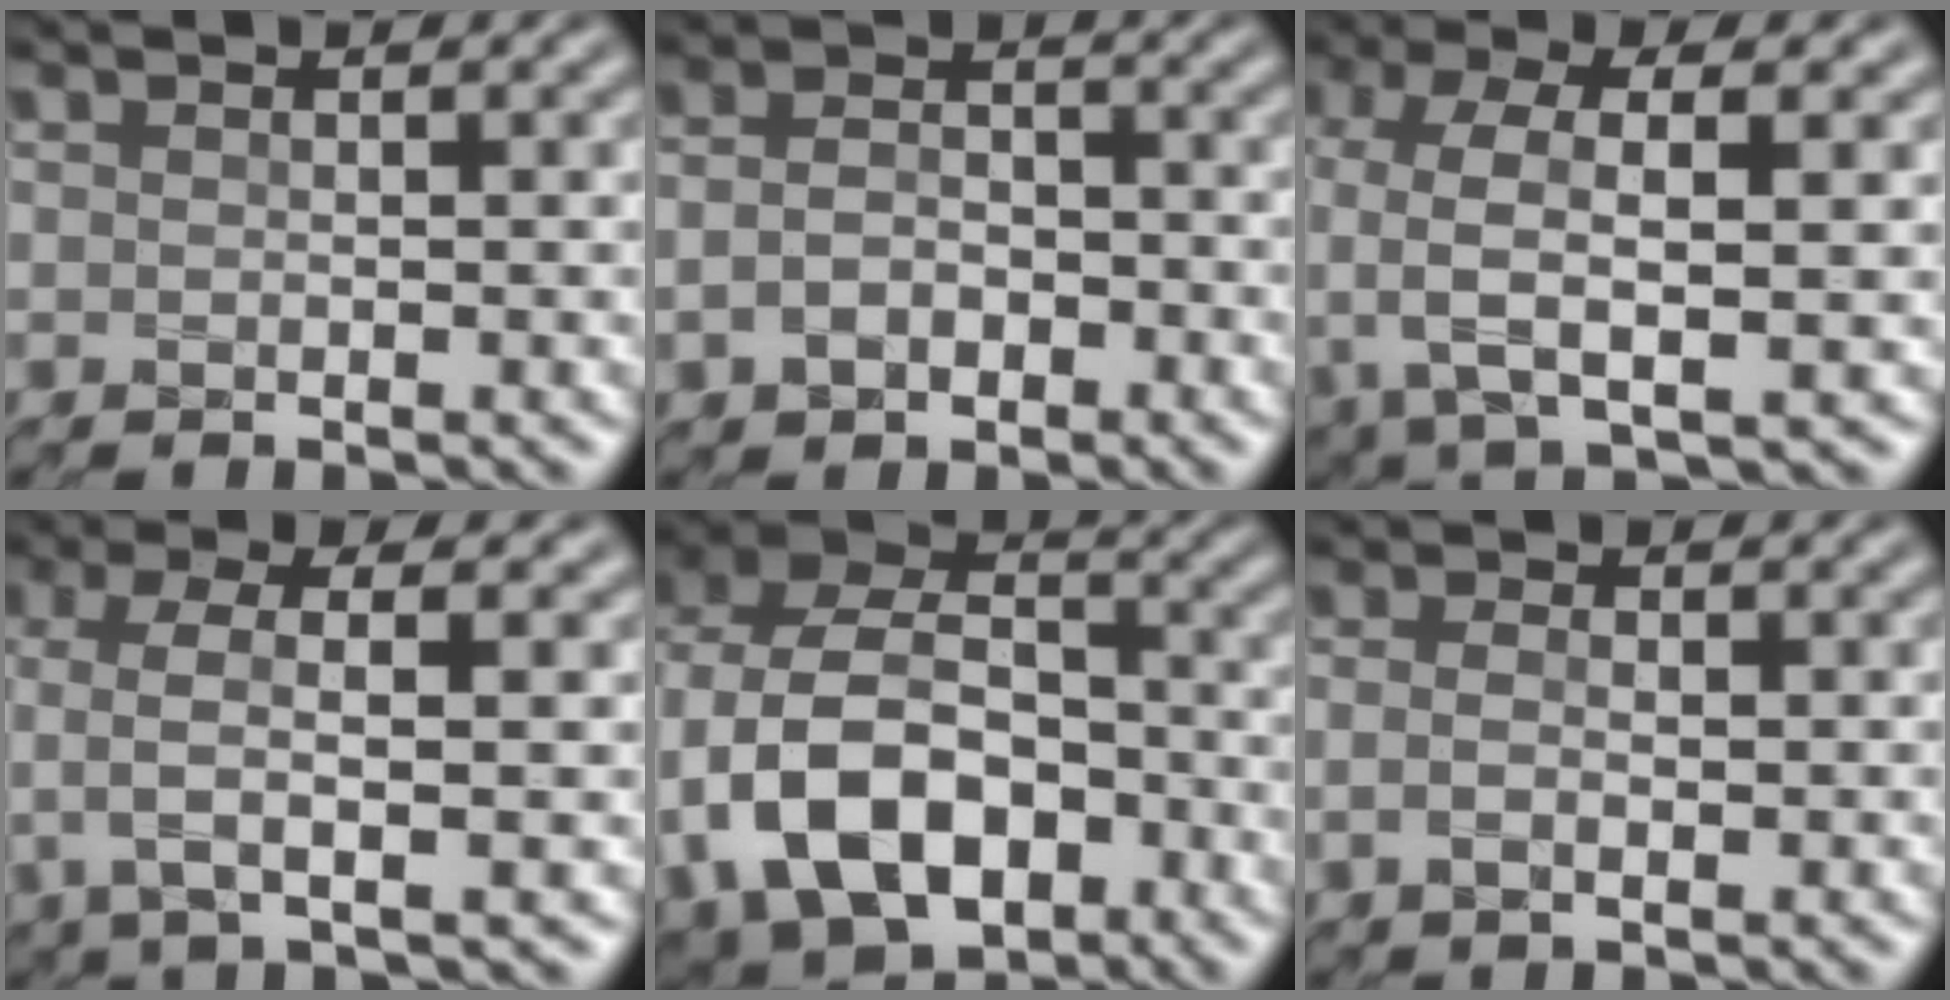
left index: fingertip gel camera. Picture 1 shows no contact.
{"total": 3.3, "force": [-1.1, 2.2, 2.2], "torque": [-0.048, -0.001, -0.027]}
{"total": 7.6, "force": [-0.9, 3.0, 6.9], "torque": [-0.146, 0.006, -0.026]}
{"total": 5.4, "force": [0.3, 1.6, 5.1], "torque": [-0.099, 0.005, 0.003]}
{"total": 14.4, "force": [-3.9, 10.2, 9.4], "torque": [-0.204, -0.022, -0.070]}
{"total": 2.3, "force": [-0.3, 1.3, 1.9], "torque": [-0.036, -0.002, -0.011]}